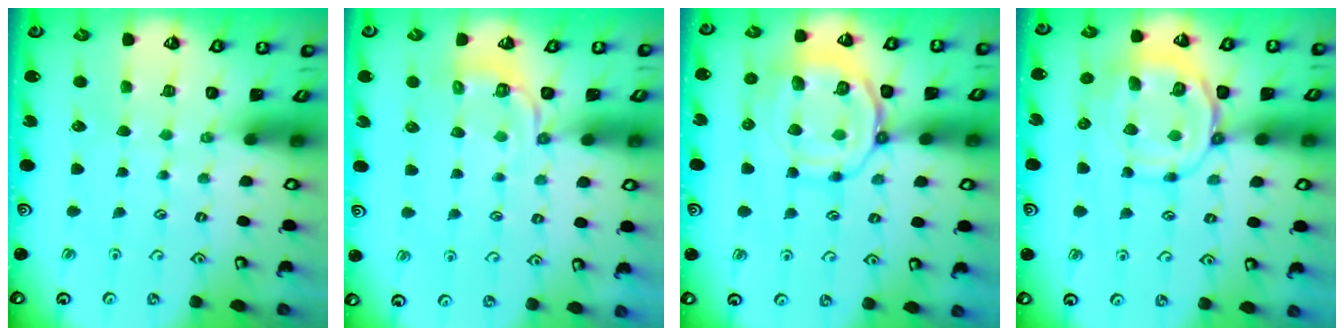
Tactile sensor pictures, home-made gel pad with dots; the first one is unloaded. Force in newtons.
{"total": 4.2, "press": 3.9, "slide": 1.6}
{"total": 13.3, "press": 13.2, "slide": 1.3}
{"total": 11.4, "press": 11.3, "slide": 1.1}